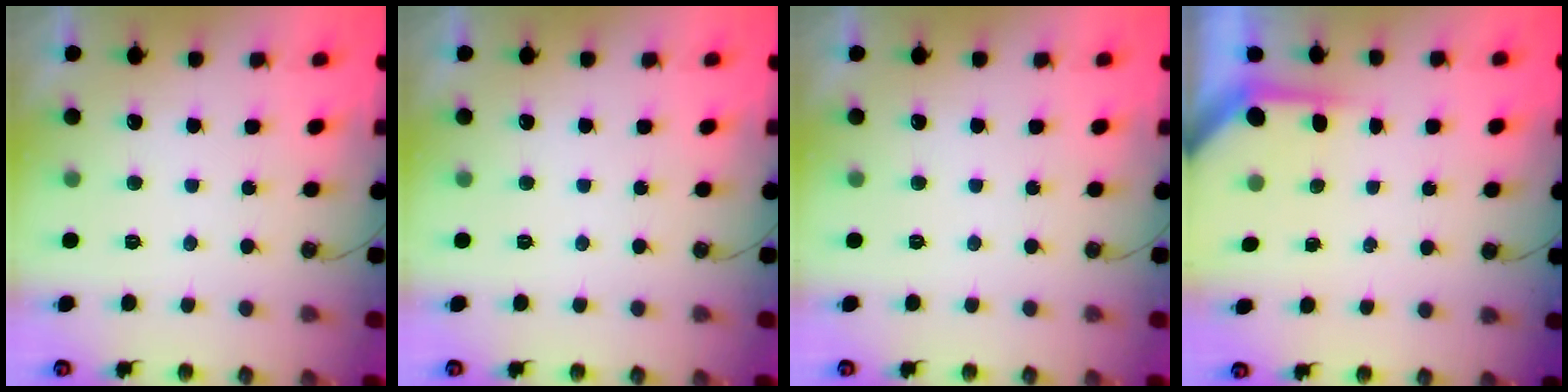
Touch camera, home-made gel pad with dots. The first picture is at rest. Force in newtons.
{"total": 0.0}
{"total": 0.0}
{"total": 3.4, "press": 3.4, "slide": 0.3}